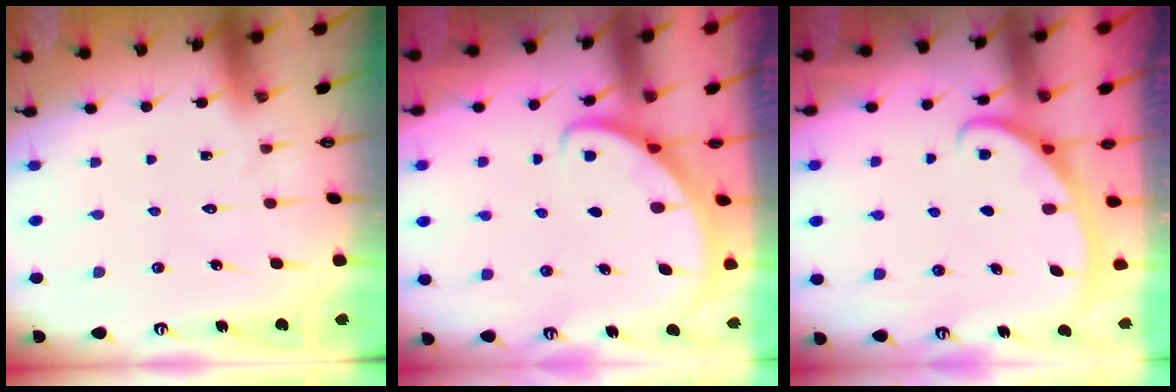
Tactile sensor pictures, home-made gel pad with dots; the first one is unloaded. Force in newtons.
{"total": 2.8, "press": 2.8, "slide": 0.2}
{"total": 2.9, "press": 2.8, "slide": 0.4}